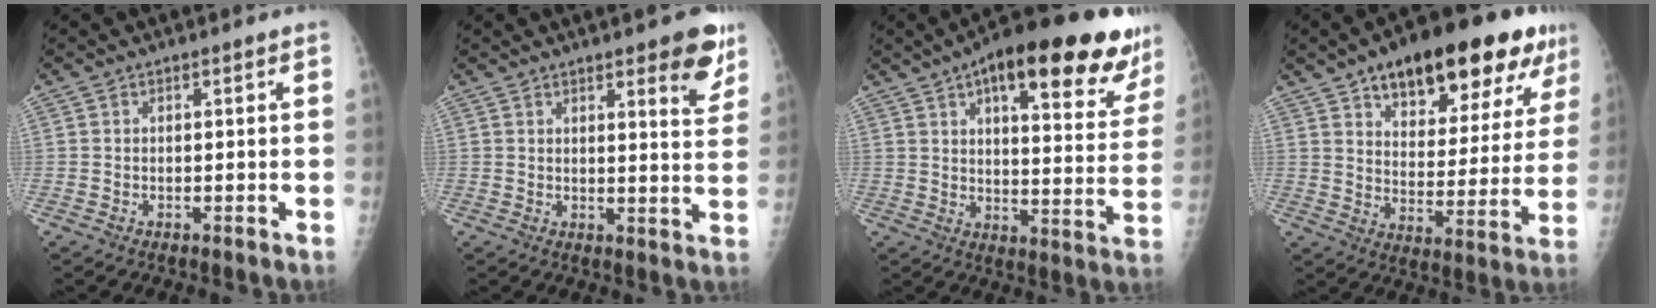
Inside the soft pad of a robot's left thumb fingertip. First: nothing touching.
{"total": 8.3, "force": [4.9, 2.1, 6.3], "torque": [-0.056, -0.026, 0.058]}
{"total": 25.4, "force": [14.8, 8.8, 18.6], "torque": [-0.222, -0.028, 0.197]}
{"total": 24.0, "force": [14.2, 10.0, 16.5], "torque": [-0.189, -0.023, 0.208]}